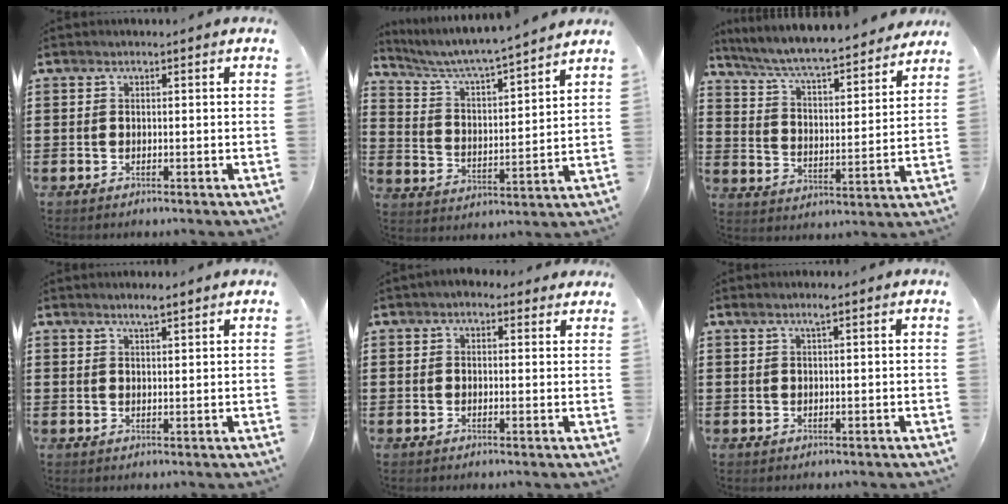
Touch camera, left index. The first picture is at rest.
{"total": 4.9, "force": [4.6, -0.2, 1.7], "torque": [-0.057, -0.037, 0.070]}
{"total": 6.4, "force": [6.0, 0.3, 2.2], "torque": [-0.070, -0.047, 0.098]}
{"total": 2.3, "force": [1.9, 0.1, 1.2], "torque": [-0.026, 0.001, 0.034]}
{"total": 2.1, "force": [1.3, 1.4, 0.8], "torque": [-0.020, 0.010, 0.023]}
{"total": 1.6, "force": [0.8, 0.1, 1.3], "torque": [-0.028, -0.001, 0.015]}